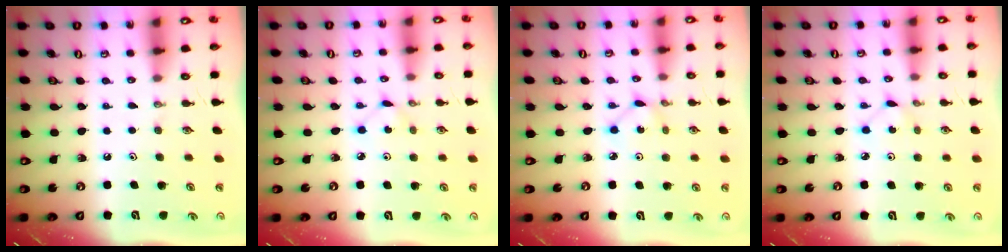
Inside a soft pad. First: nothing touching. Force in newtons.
{"total": 2.5, "press": 2.4, "slide": 0.3}
{"total": 2.0, "press": 2.0, "slide": 0.2}
{"total": 2.4, "press": 2.4, "slide": 0.3}